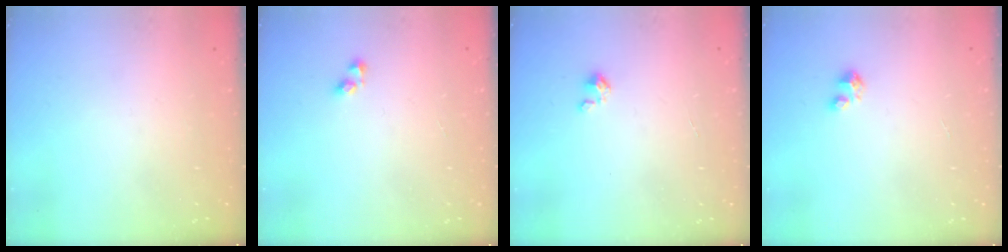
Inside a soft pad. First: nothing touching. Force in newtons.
{"total": 3.8, "press": 3.6, "slide": 1.2}
{"total": 0.0}
{"total": 1.7, "press": 1.7, "slide": 0.1}